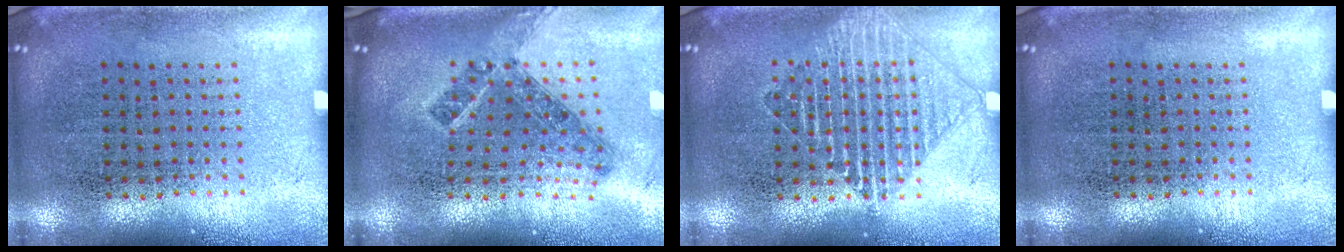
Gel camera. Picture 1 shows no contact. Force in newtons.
{"total": 1.2, "press": 1.0, "slide": 0.8}
{"total": 1.4, "press": 1.4, "slide": 0.3}
{"total": 0.0}